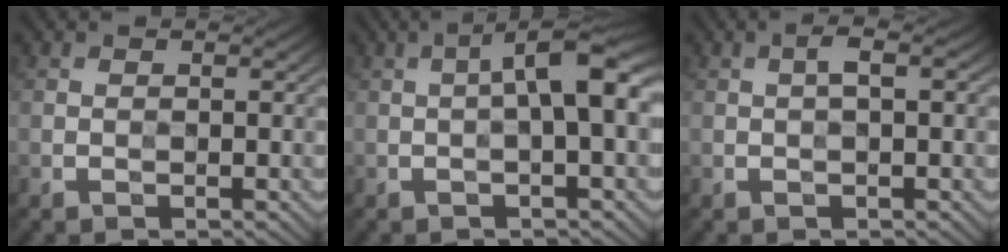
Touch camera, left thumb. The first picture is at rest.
{"total": 6.4, "force": [0.6, 1.4, 6.2], "torque": [-0.099, 0.019, 0.003]}
{"total": 1.7, "force": [0.2, 0.4, 1.6], "torque": [-0.032, 0.007, 0.002]}